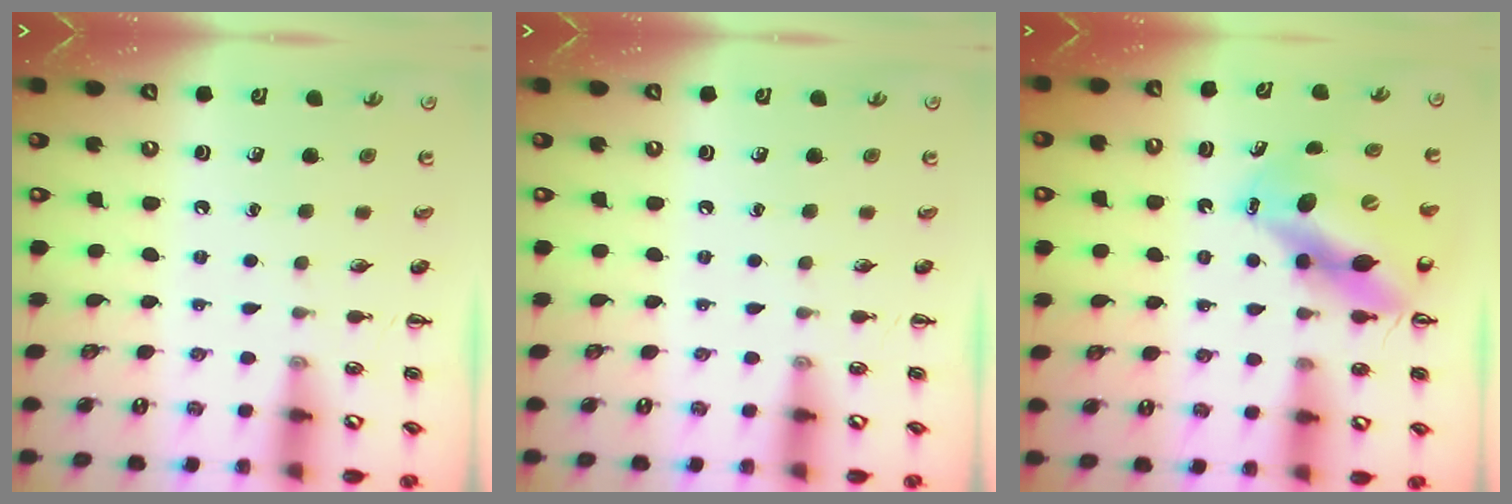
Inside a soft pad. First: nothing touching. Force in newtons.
{"total": 0.0}
{"total": 12.8, "press": 12.2, "slide": 4.0}